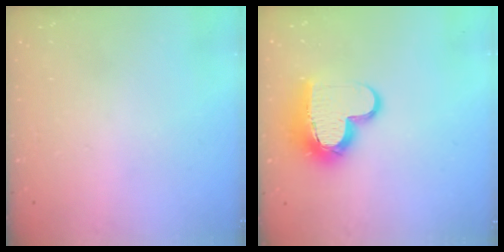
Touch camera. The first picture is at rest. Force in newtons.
{"total": 12.7, "press": 12.7, "slide": 1.4}